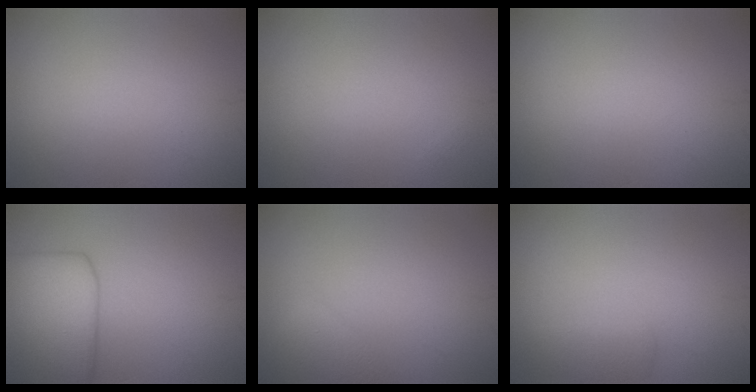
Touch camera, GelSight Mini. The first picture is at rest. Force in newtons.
{"total": 0.0}
{"total": 0.0}
{"total": 7.8, "press": 7.8, "slide": 0.3}
{"total": 2.5, "press": 2.5, "slide": 0.2}
{"total": 1.5, "press": 1.5, "slide": 0.1}